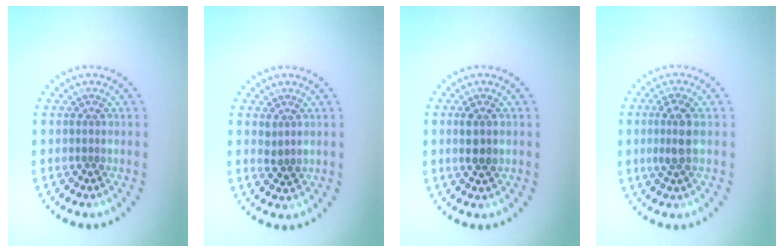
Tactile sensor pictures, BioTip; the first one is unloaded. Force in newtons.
{"total": 1.1, "press": 1.0, "slide": 0.5}
{"total": 1.7, "press": 1.7, "slide": 0.3}
{"total": 2.4, "press": 2.2, "slide": 1.0}